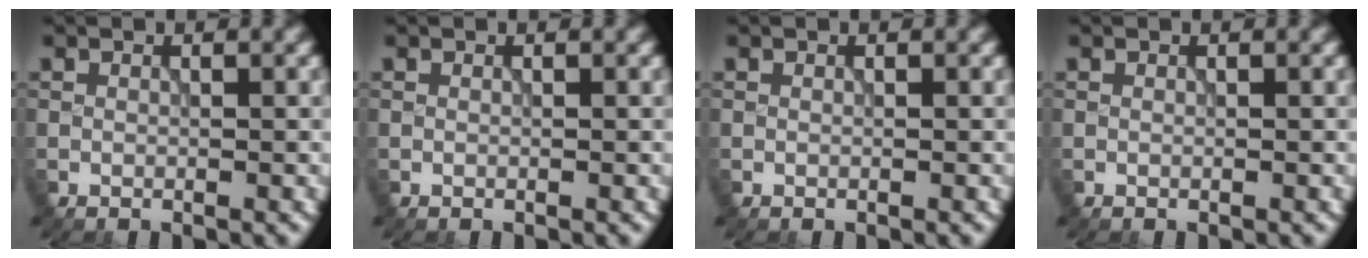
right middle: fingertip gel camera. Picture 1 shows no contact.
{"total": 0.0}
{"total": 0.0}
{"total": 0.0}